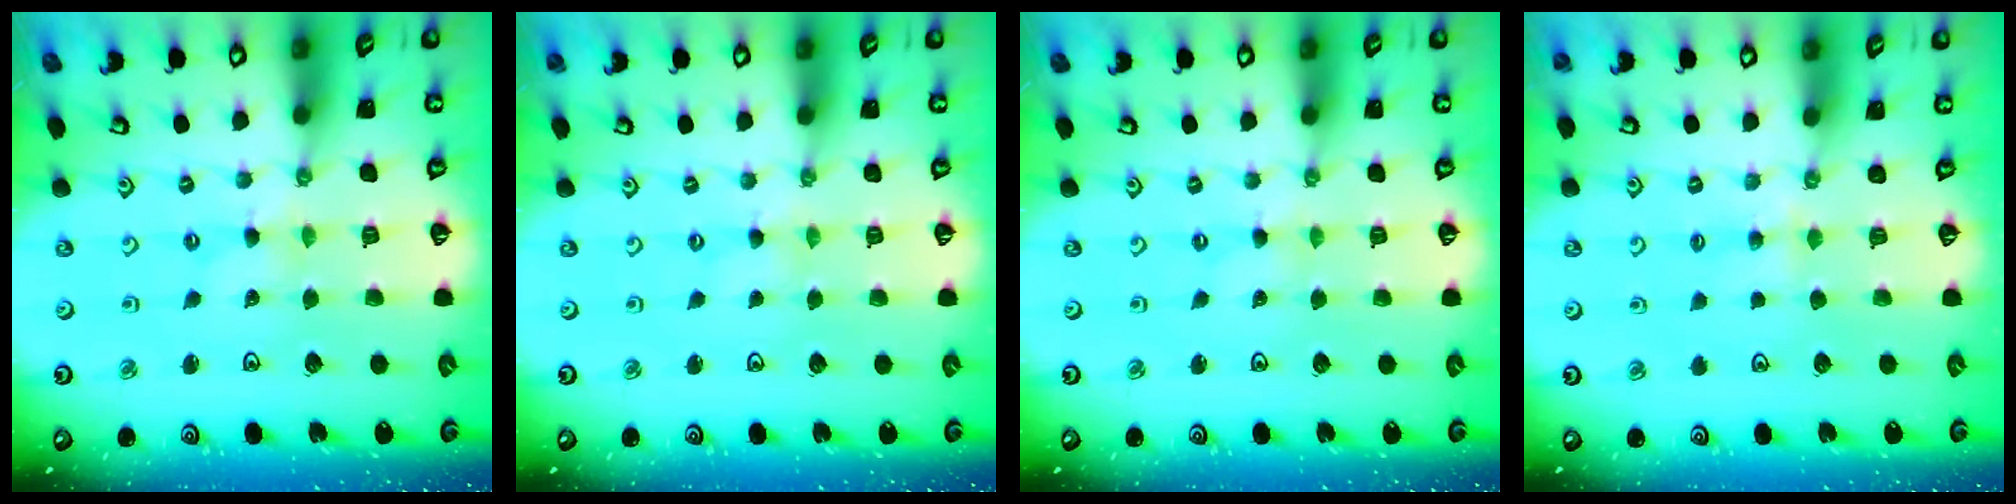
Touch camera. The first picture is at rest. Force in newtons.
{"total": 0.0}
{"total": 0.0}
{"total": 3.5, "press": 3.5, "slide": 0.4}